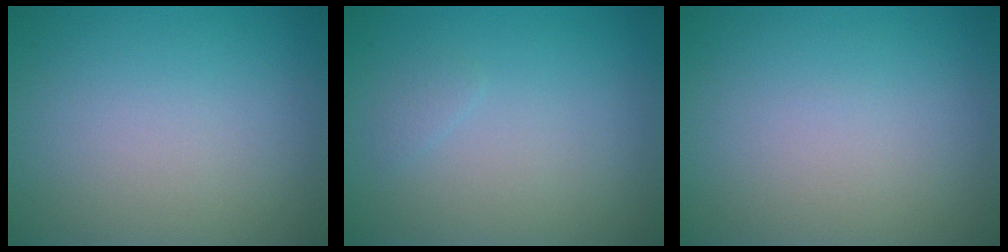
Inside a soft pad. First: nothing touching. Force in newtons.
{"total": 0.6, "press": 0.6, "slide": 0.1}
{"total": 0.0}